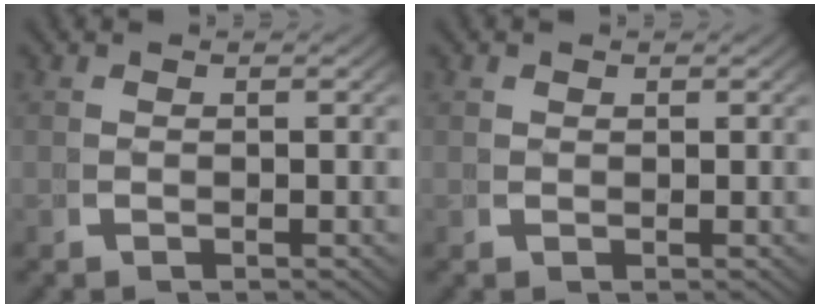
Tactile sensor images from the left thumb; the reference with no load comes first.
{"total": 0.8, "force": [0.6, 0.5, 0.1], "torque": [-0.004, -0.006, 0.017]}